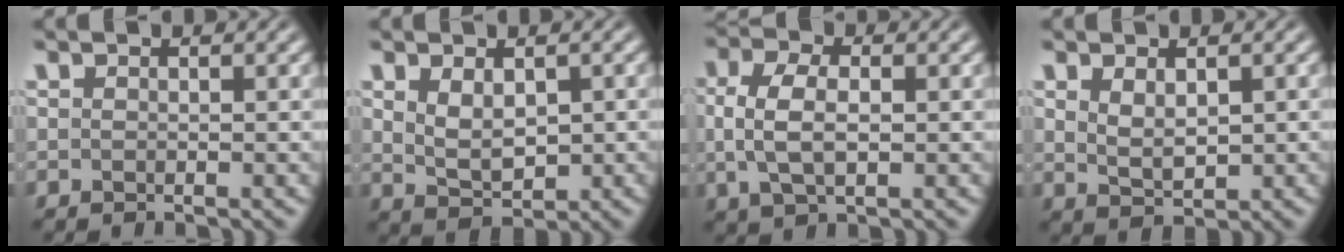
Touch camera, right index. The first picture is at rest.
{"total": 3.5, "force": [0.1, 2.1, 2.8], "torque": [-0.051, -0.016, 0.014]}
{"total": 4.3, "force": [0.2, 2.6, 3.5], "torque": [-0.076, -0.007, 0.012]}
{"total": 2.2, "force": [0.3, 1.0, 2.0], "torque": [-0.036, -0.015, 0.021]}